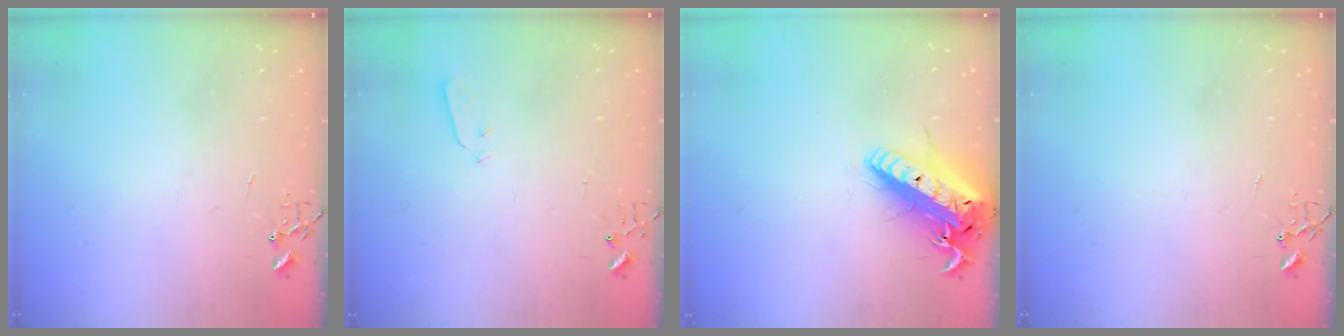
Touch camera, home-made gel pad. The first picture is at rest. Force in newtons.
{"total": 3.4, "press": 3.3, "slide": 0.7}
{"total": 20.4, "press": 20.0, "slide": 4.2}
{"total": 0.0}